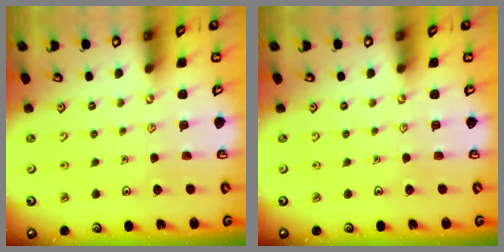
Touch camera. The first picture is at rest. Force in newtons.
{"total": 0.0}